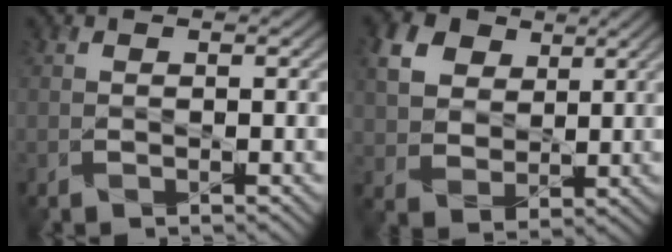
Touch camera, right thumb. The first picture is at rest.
{"total": 8.4, "force": [3.4, 6.4, 4.2], "torque": [-0.130, 0.009, 0.062]}